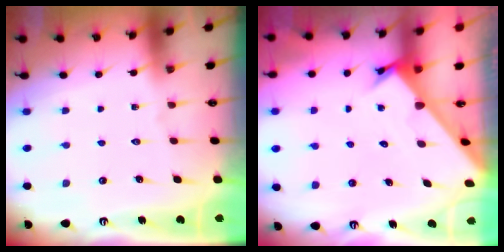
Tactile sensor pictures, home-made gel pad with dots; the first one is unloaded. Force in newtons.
{"total": 2.4, "press": 2.4, "slide": 0.1}